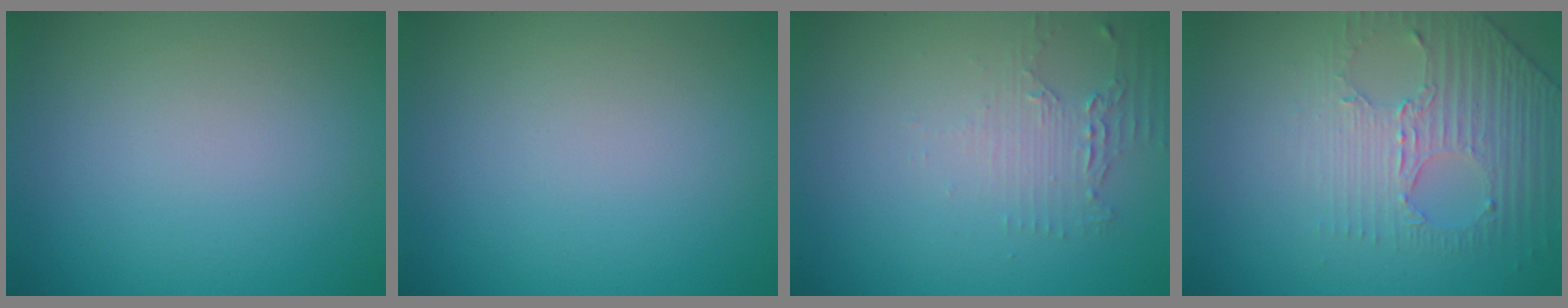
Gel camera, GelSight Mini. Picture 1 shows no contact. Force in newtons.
{"total": 0.0}
{"total": 2.2, "press": 1.7, "slide": 1.4}
{"total": 4.5, "press": 3.2, "slide": 3.1}